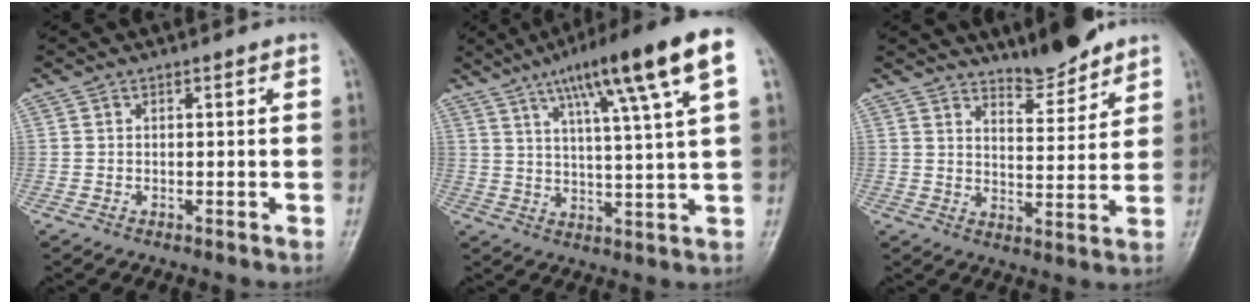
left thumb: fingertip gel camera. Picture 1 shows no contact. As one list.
[{"total": 17.2, "force": [8.3, 1.7, 15.0], "torque": [-0.226, -0.007, 0.123]}, {"total": 7.7, "force": [6.9, 1.7, 3.0], "torque": [-0.026, -0.058, 0.115]}]